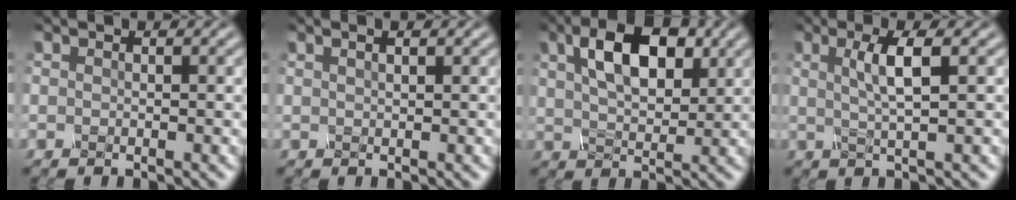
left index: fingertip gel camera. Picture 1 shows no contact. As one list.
[{"total": 2.3, "force": [1.3, 0.9, 1.7], "torque": [-0.017, 0.008, 0.001]}, {"total": 7.3, "force": [2.4, 4.0, 5.6], "torque": [-0.104, 0.008, 0.035]}, {"total": 3.5, "force": [0.6, 0.7, 3.3], "torque": [-0.059, -0.002, 0.010]}]